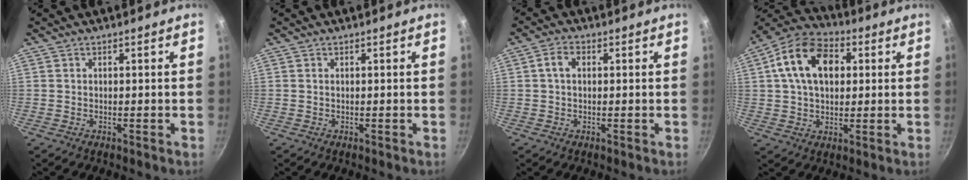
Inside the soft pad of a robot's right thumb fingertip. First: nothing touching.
{"total": 0.0}
{"total": 3.2, "force": [0.5, 2.2, 2.3], "torque": [-0.042, 0.008, 0.004]}
{"total": 14.8, "force": [3.5, 10.0, 10.3], "torque": [-0.154, 0.016, 0.043]}